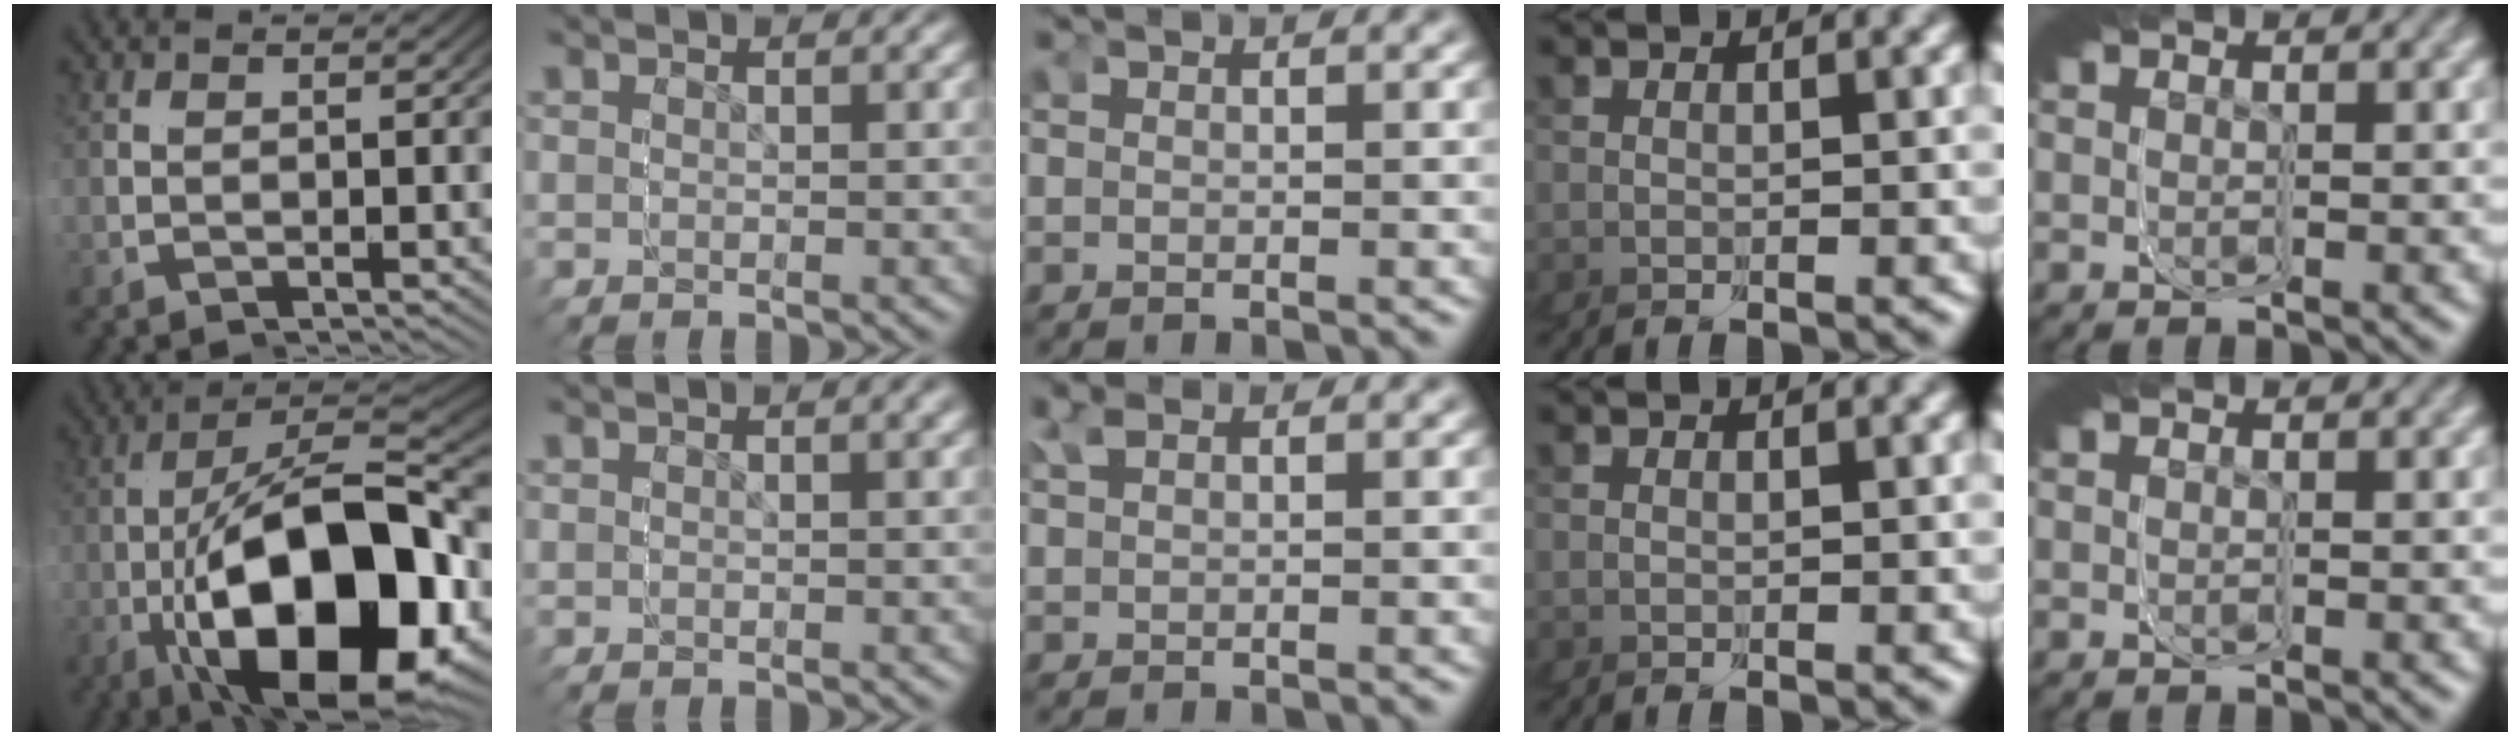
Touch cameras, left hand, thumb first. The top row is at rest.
{"thumb": {"total": 20.4, "force": [-5.4, 10.0, 17.0], "torque": [-0.299, -0.044, -0.064]}, "middle": {"total": 0.9, "force": [0.7, 0.4, 0.4], "torque": [-0.016, 0.003, 0.017]}}